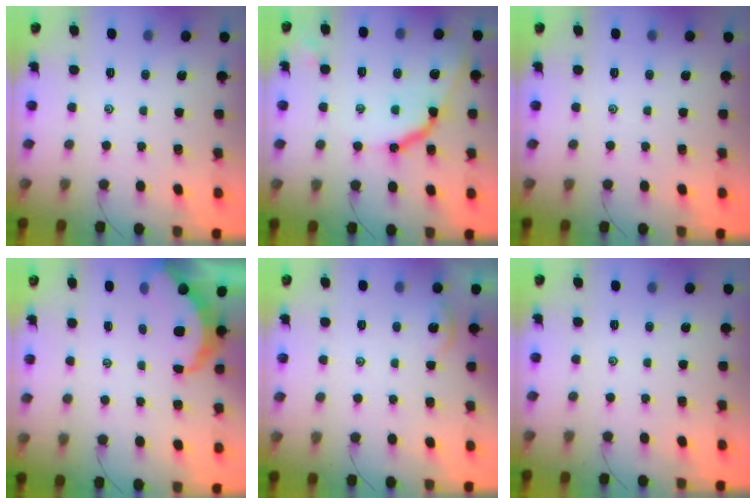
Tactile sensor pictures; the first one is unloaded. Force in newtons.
{"total": 12.4, "press": 12.4, "slide": 0.9}
{"total": 0.0}
{"total": 5.6, "press": 5.6, "slide": 0.3}
{"total": 0.6, "press": 0.6, "slide": 0.2}
{"total": 0.0}